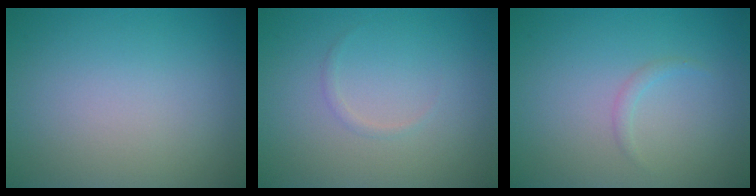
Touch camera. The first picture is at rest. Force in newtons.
{"total": 0.5, "press": 0.5, "slide": 0.0}
{"total": 0.7, "press": 0.7, "slide": 0.0}